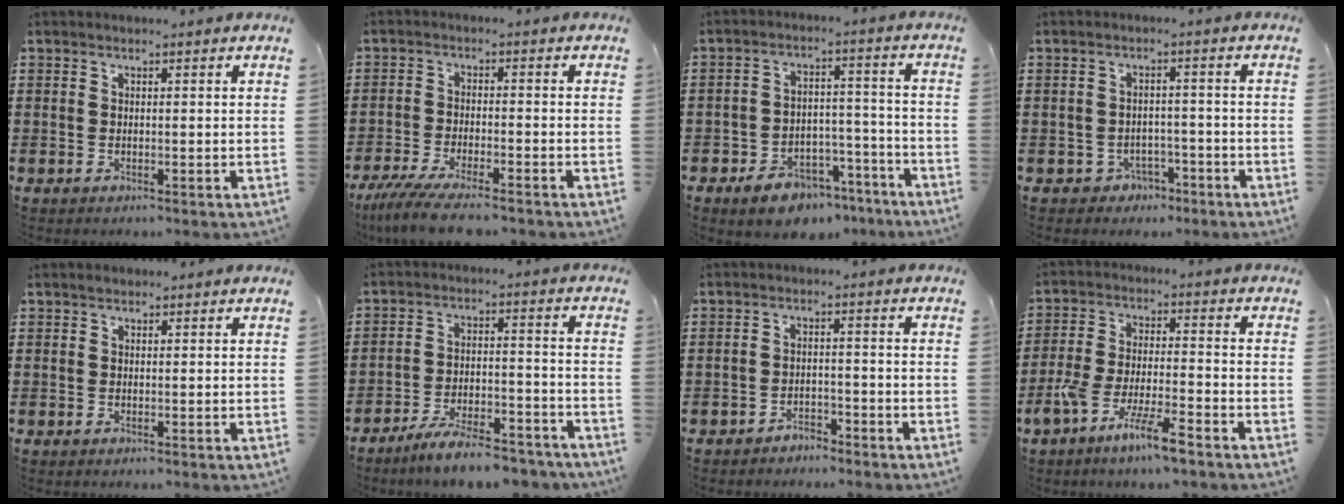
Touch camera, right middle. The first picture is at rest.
{"total": 5.3, "force": [-4.6, 0.1, 2.7], "torque": [-0.071, -0.020, -0.091]}
{"total": 6.3, "force": [-5.5, 2.6, 1.9], "torque": [-0.028, 0.027, -0.102]}
{"total": 2.3, "force": [-2.0, 1.2, 0.1], "torque": [-0.011, 0.001, -0.044]}
{"total": 0.7, "force": [0.5, 0.5, 0.1], "torque": [0.005, -0.001, 0.007]}
{"total": 7.7, "force": [-6.9, 0.8, 3.3], "torque": [-0.054, 0.010, -0.129]}
{"total": 2.3, "force": [-2.3, 0.4, -0.1], "torque": [-0.005, 0.002, -0.050]}
{"total": 8.2, "force": [-5.9, 0.9, 5.6], "torque": [-0.120, -0.006, -0.114]}